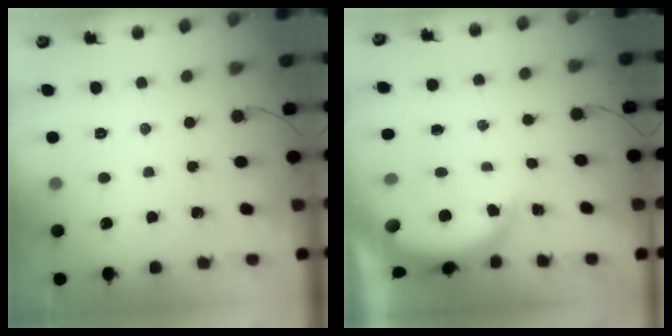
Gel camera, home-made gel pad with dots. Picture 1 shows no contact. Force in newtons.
{"total": 4.7, "press": 4.5, "slide": 1.4}